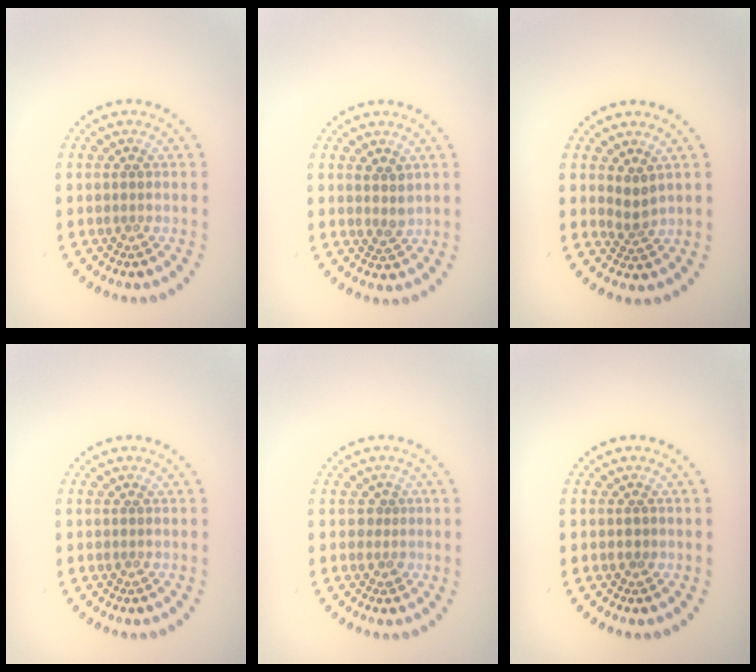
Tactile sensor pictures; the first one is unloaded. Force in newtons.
{"total": 1.5, "press": 1.2, "slide": 0.9}
{"total": 1.8, "press": 1.3, "slide": 1.2}
{"total": 0.0}
{"total": 1.3, "press": 0.9, "slide": 0.9}
{"total": 0.8, "press": 0.7, "slide": 0.2}